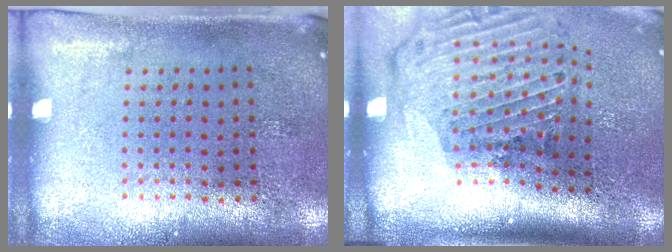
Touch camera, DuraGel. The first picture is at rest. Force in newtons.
{"total": 3.0, "press": 2.1, "slide": 2.2}